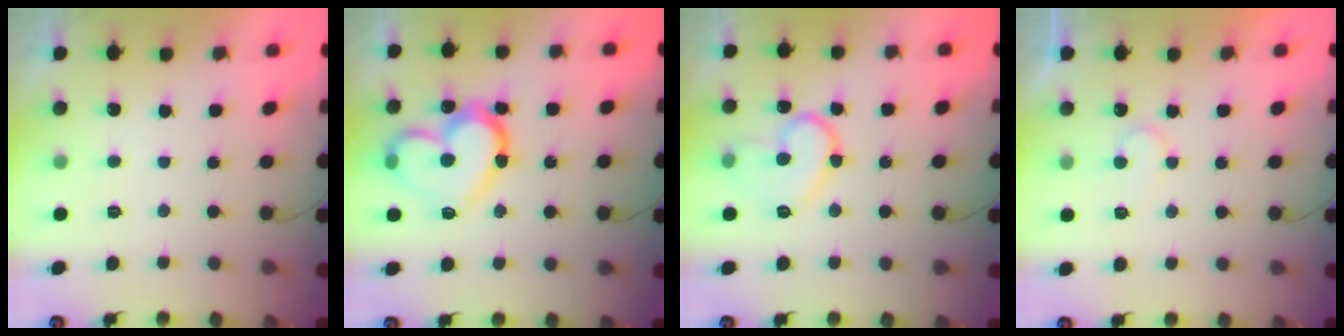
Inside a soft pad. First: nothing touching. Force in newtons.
{"total": 18.6, "press": 18.6, "slide": 1.5}
{"total": 13.0, "press": 13.0, "slide": 1.1}
{"total": 7.0, "press": 6.9, "slide": 0.5}